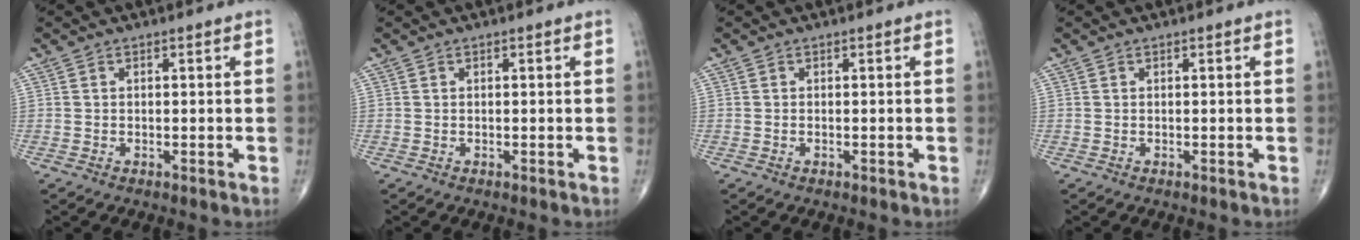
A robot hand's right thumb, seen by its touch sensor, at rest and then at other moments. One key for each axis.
{"total": 0.0}
{"total": 0.0}
{"total": 0.0}